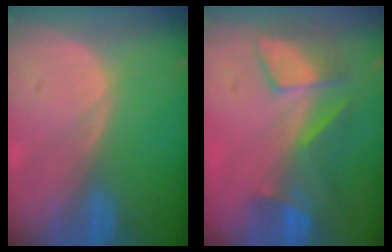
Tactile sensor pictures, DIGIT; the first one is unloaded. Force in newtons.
{"total": 8.5, "press": 7.2, "slide": 4.5}